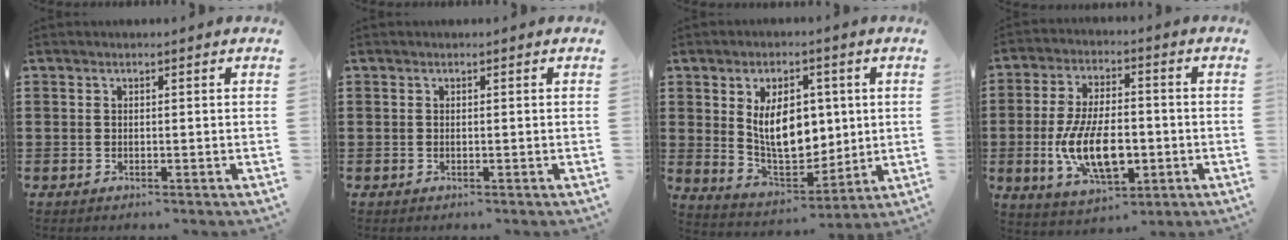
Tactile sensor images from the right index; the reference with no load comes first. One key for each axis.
{"total": 0.0}
{"total": 10.7, "fx": 2.2, "fy": 6.5, "fz": 8.2, "tx": -0.144, "ty": 0.004, "tz": 0.038}
{"total": 11.1, "fx": -2.5, "fy": 5.5, "fz": 9.3, "tx": -0.195, "ty": -0.008, "tz": -0.047}